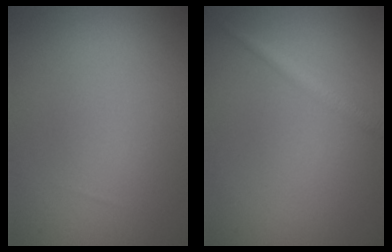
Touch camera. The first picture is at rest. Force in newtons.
{"total": 1.7, "press": 1.7, "slide": 0.1}